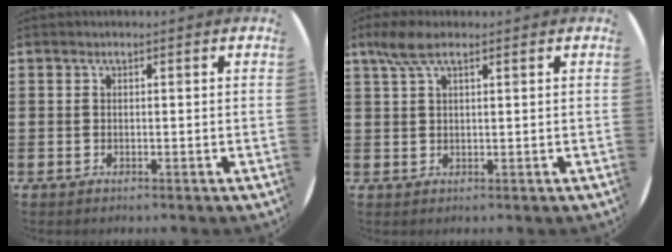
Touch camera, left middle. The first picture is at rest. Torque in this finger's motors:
{"motor_torque": [1.06, -1.03, 0.16, 0.16]}